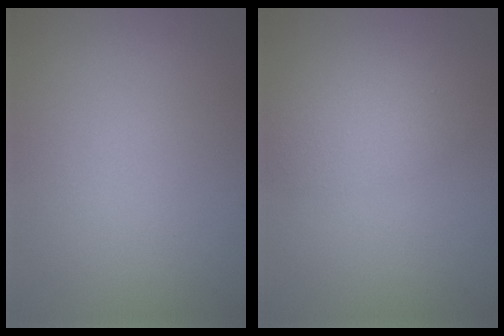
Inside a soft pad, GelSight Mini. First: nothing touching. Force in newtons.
{"total": 2.8, "press": 2.8, "slide": 0.1}